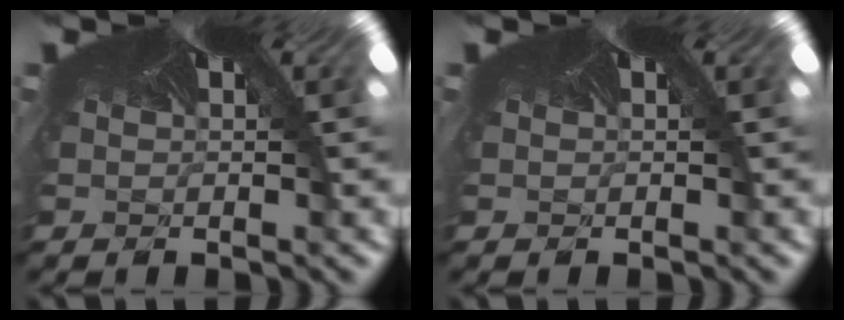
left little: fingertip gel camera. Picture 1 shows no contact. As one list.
[{"total": 0.0}]